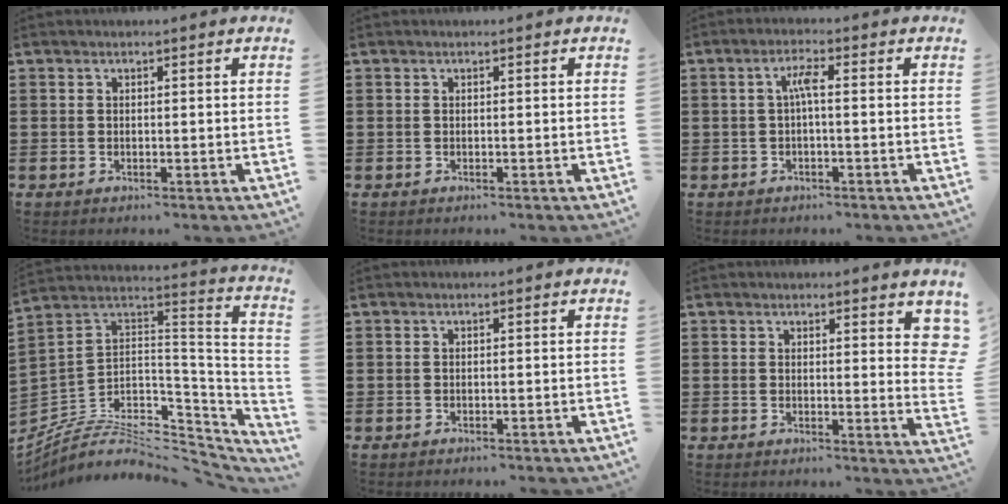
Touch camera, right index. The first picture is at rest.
{"total": 0.0}
{"total": 3.0, "force": [-0.1, 0.3, 3.0], "torque": [-0.059, 0.005, -0.007]}
{"total": 5.4, "force": [-3.6, 2.5, 3.2], "torque": [-0.075, -0.023, -0.070]}
{"total": 0.8, "force": [-0.7, 0.3, -0.1], "torque": [0.000, 0.003, -0.017]}
{"total": 2.3, "force": [1.7, 0.8, 1.4], "torque": [-0.009, -0.002, 0.027]}